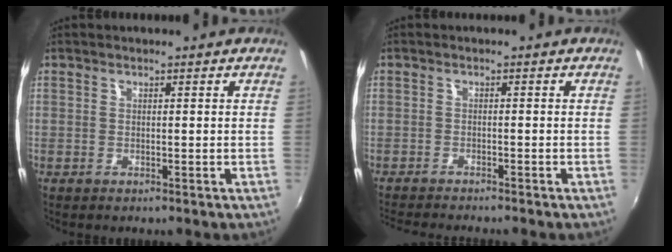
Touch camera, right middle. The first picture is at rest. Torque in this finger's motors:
{"motor_torque": [0.60, -0.78, 0.08, 0.03]}